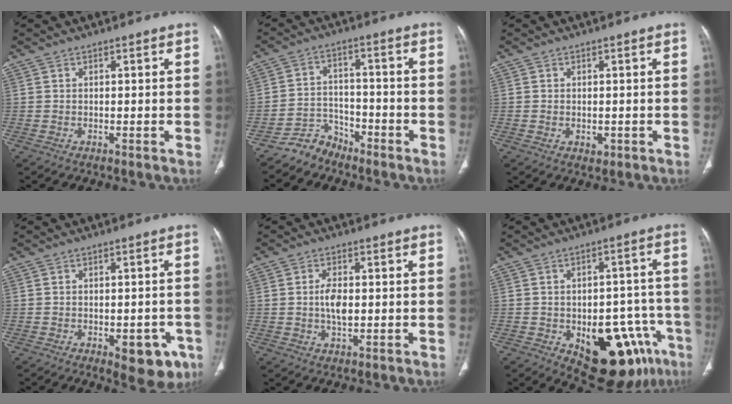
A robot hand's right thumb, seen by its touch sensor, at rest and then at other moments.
{"total": 5.8, "force": [-5.0, 3.0, 0.1], "torque": [0.015, 0.048, -0.097]}
{"total": 1.8, "force": [-0.4, 1.4, 1.1], "torque": [-0.013, -0.001, -0.001]}
{"total": 8.3, "force": [-3.6, 4.2, 6.1], "torque": [-0.047, 0.009, -0.037]}
{"total": 4.5, "force": [0.0, 2.2, 3.9], "torque": [-0.075, 0.000, 0.000]}
{"total": 18.9, "force": [-8.6, 9.6, 13.8], "torque": [-0.113, 0.046, -0.098]}